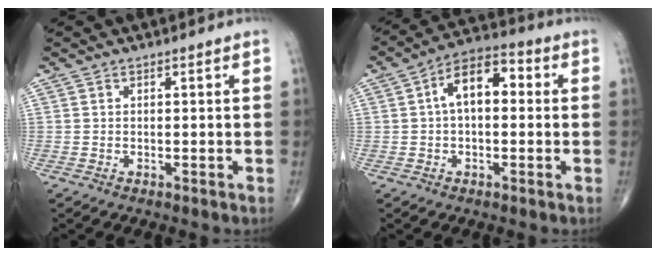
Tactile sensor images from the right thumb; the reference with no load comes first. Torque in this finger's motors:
{"motor_torque": [0.59, 2.20, 1.14, 0.15, 0.09]}